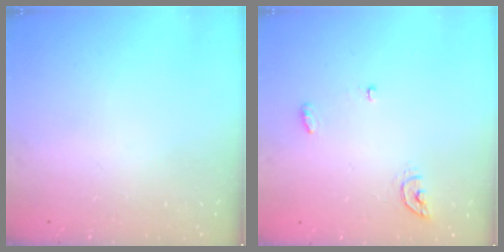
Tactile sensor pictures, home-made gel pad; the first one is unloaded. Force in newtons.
{"total": 4.8, "press": 4.8, "slide": 0.4}